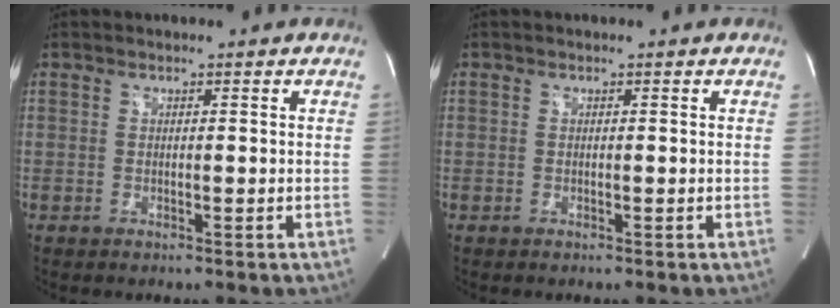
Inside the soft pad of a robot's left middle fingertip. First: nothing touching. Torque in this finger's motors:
{"motor_torque": [0.01, 0.08, 0.00, 0.01]}